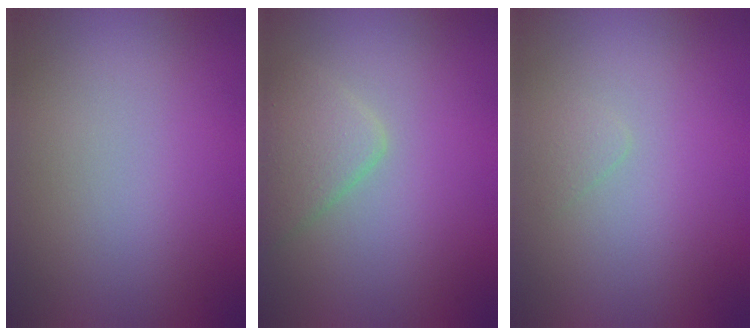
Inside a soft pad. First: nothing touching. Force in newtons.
{"total": 2.7, "press": 2.7, "slide": 0.1}
{"total": 0.6, "press": 0.6, "slide": 0.1}